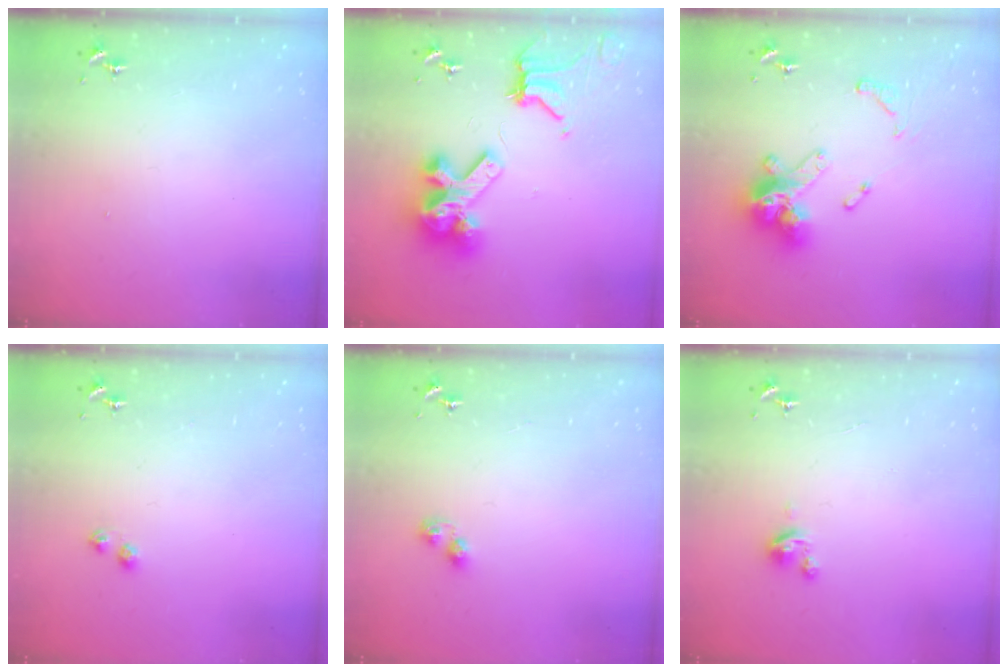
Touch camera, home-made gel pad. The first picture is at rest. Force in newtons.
{"total": 15.5, "press": 15.3, "slide": 1.9}
{"total": 17.9, "press": 17.8, "slide": 1.9}
{"total": 3.1, "press": 3.1, "slide": 0.4}
{"total": 2.6, "press": 2.5, "slide": 0.4}
{"total": 2.8, "press": 2.8, "slide": 0.3}